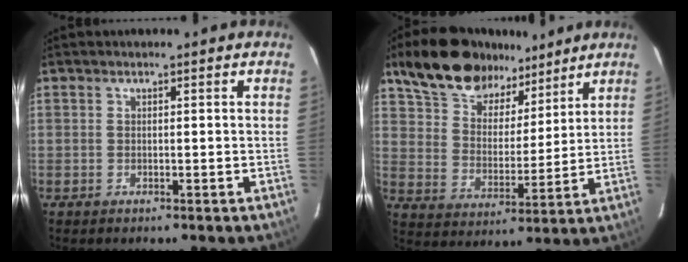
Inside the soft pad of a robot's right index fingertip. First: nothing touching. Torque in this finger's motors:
{"motor_torque": [0.40, 0.38, 0.37, 0.06]}